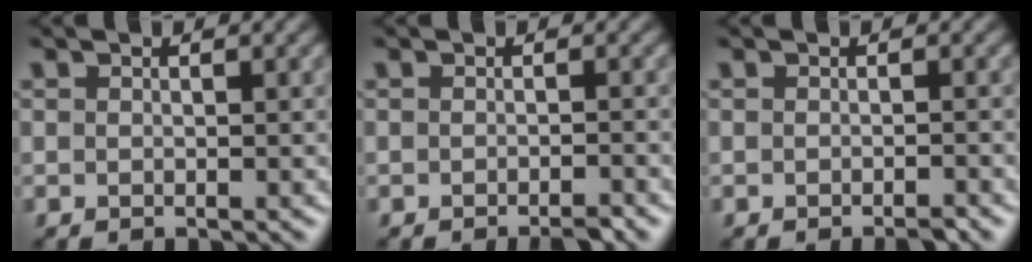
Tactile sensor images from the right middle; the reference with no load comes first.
{"total": 1.4, "force": [-1.1, 0.2, 0.9], "torque": [-0.012, 0.001, -0.016]}
{"total": 1.0, "force": [-0.8, 0.2, 0.6], "torque": [-0.011, 0.000, -0.011]}